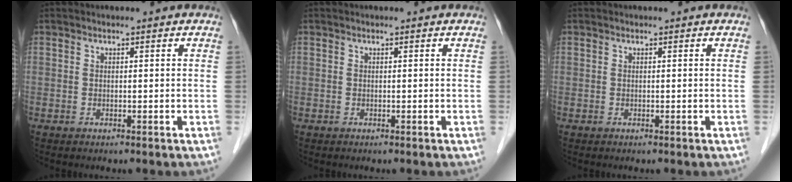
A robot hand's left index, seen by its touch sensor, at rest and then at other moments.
{"total": 0.0}
{"total": 0.0}